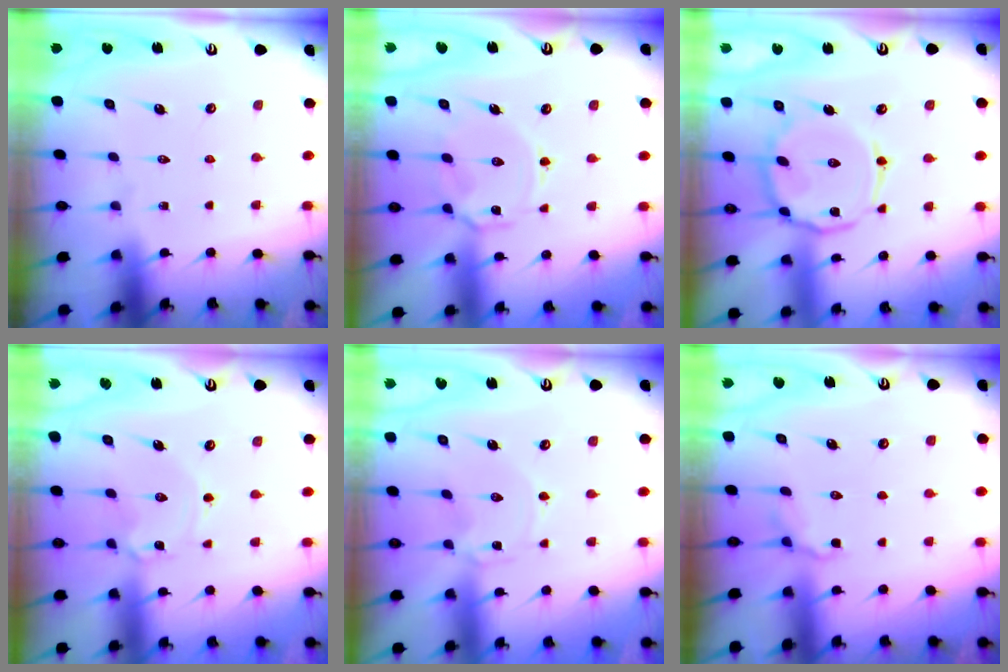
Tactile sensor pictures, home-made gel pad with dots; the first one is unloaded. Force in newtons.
{"total": 6.2, "press": 6.2, "slide": 0.6}
{"total": 12.9, "press": 12.9, "slide": 1.0}
{"total": 1.6, "press": 1.6, "slide": 0.2}
{"total": 0.0}
{"total": 3.8, "press": 3.2, "slide": 2.0}